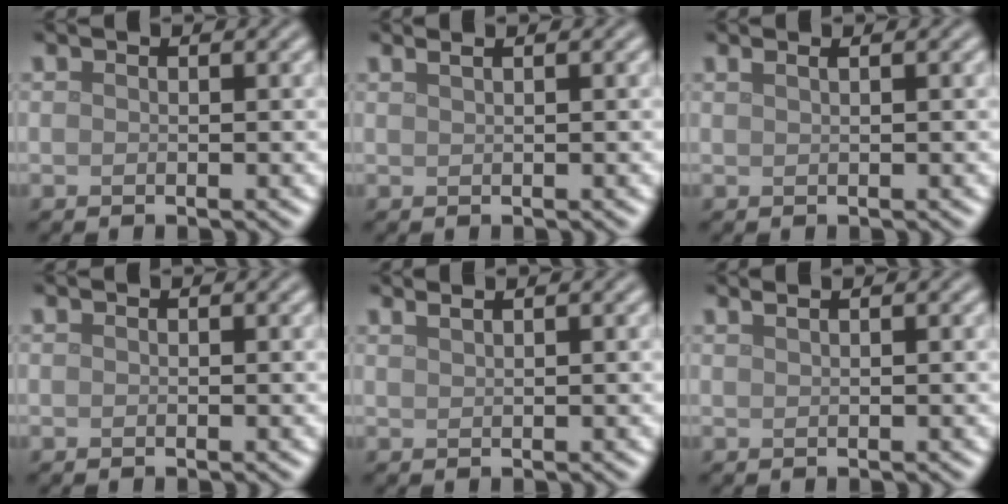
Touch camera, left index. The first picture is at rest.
{"total": 2.3, "force": [1.4, 1.1, 1.4], "torque": [-0.003, 0.007, -0.006]}
{"total": 1.3, "force": [0.7, 0.6, 0.9], "torque": [-0.005, -0.002, 0.003]}
{"total": 0.0}
{"total": 2.4, "force": [1.7, 1.0, 1.3], "torque": [-0.001, 0.006, 0.003]}
{"total": 2.3, "force": [1.5, 1.0, 1.3], "torque": [-0.002, 0.006, -0.005]}